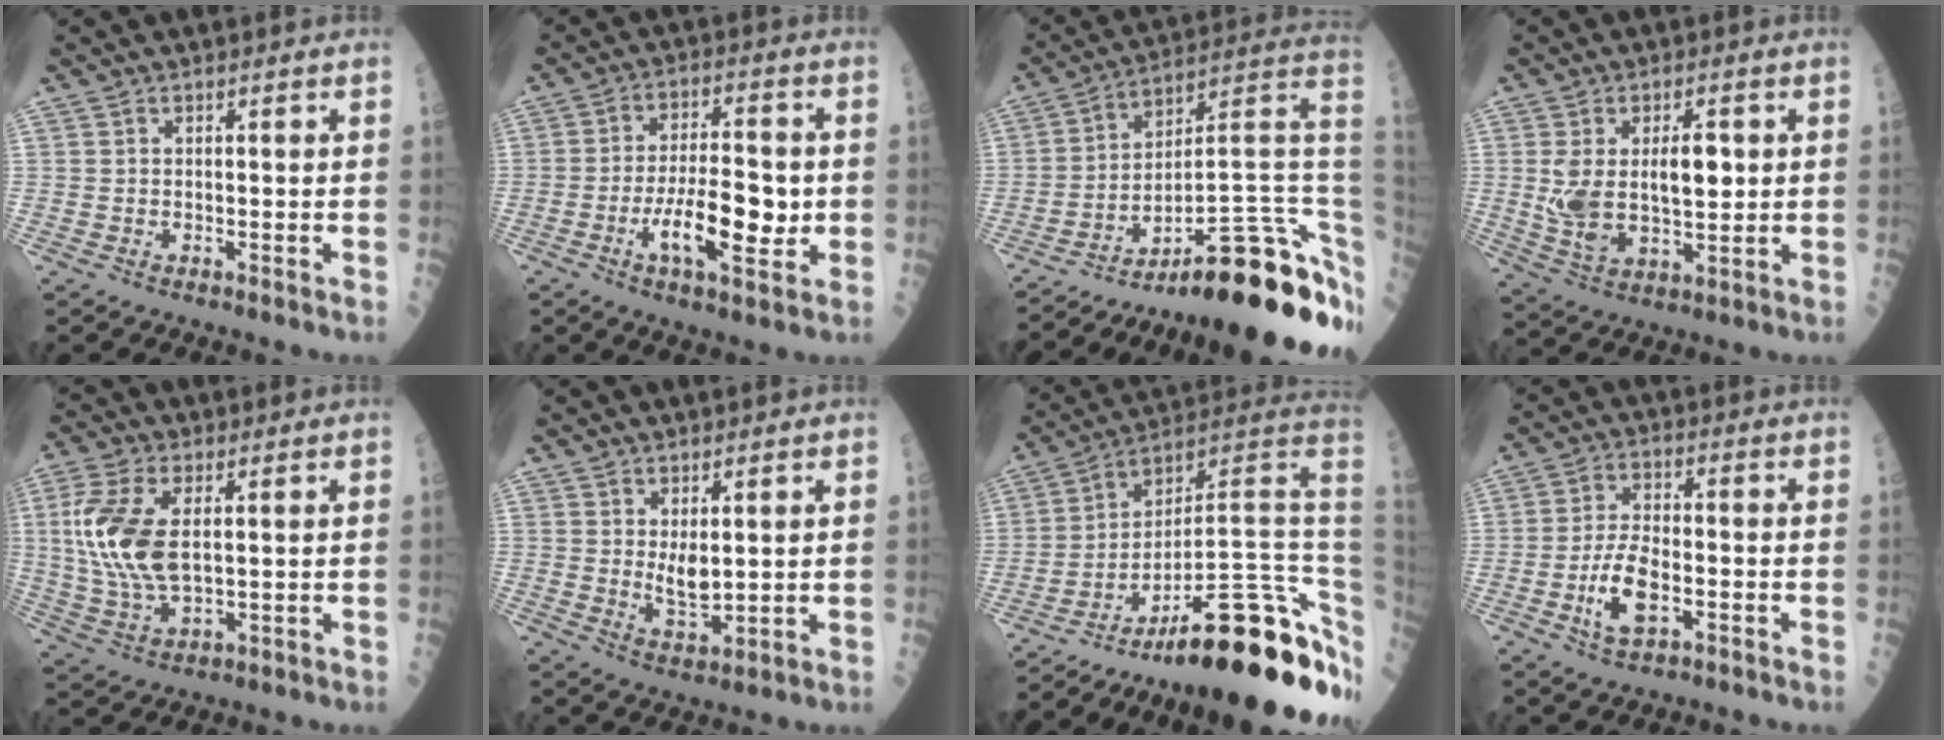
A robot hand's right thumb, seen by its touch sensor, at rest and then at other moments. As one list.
[{"total": 12.8, "force": [-2.6, 4.8, 11.5], "torque": [-0.183, 0.012, -0.043]}, {"total": 27.6, "force": [-13.2, 6.2, 23.4], "torque": [-0.223, 0.098, -0.193]}, {"total": 12.4, "force": [1.5, 6.4, 10.5], "torque": [-0.182, -0.005, 0.037]}, {"total": 13.8, "force": [2.1, 6.8, 11.7], "torque": [-0.264, -0.004, 0.045]}, {"total": 4.7, "force": [1.2, 2.2, 4.0], "torque": [-0.061, -0.019, 0.029]}, {"total": 30.5, "force": [-13.5, 8.0, 26.2], "torque": [-0.253, 0.095, -0.197]}, {"total": 8.2, "force": [-2.6, 3.7, 6.8], "torque": [-0.128, 0.017, -0.049]}]